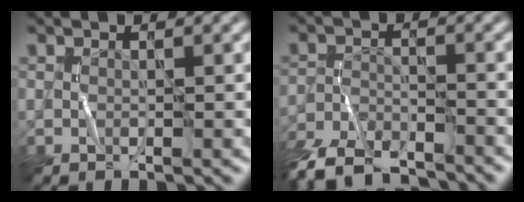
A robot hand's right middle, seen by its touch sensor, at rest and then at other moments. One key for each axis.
{"total": 8.5, "fx": -7.8, "fy": 2.2, "fz": 2.4, "tx": -0.046, "ty": -0.019, "tz": -0.140}